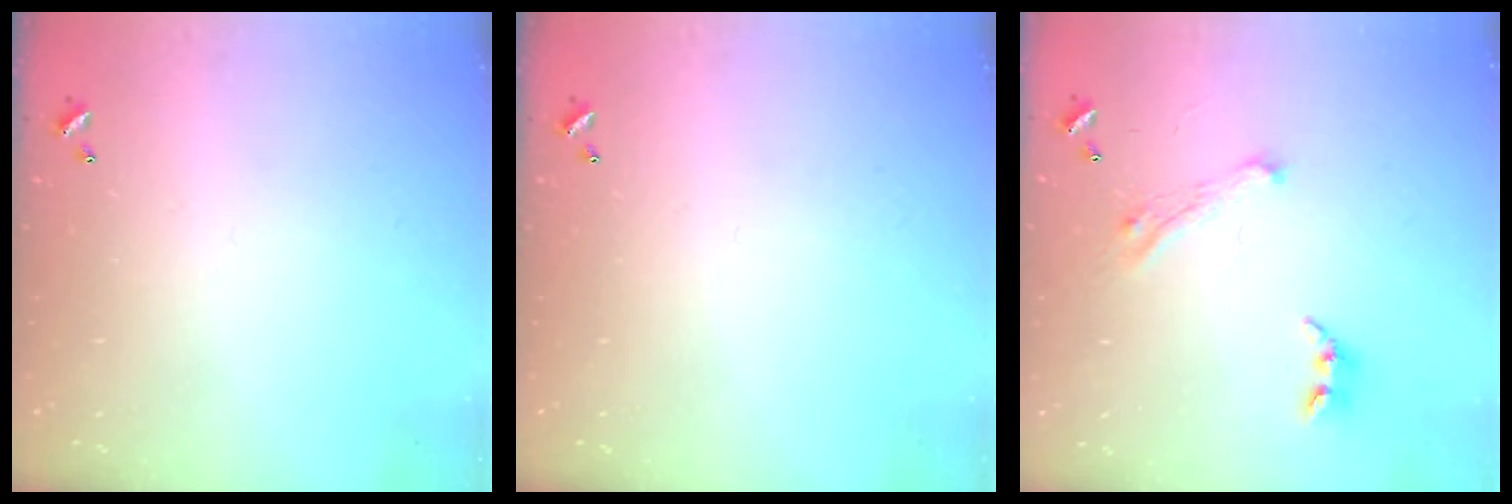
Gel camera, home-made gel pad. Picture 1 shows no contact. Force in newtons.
{"total": 0.0}
{"total": 4.1, "press": 4.0, "slide": 1.1}